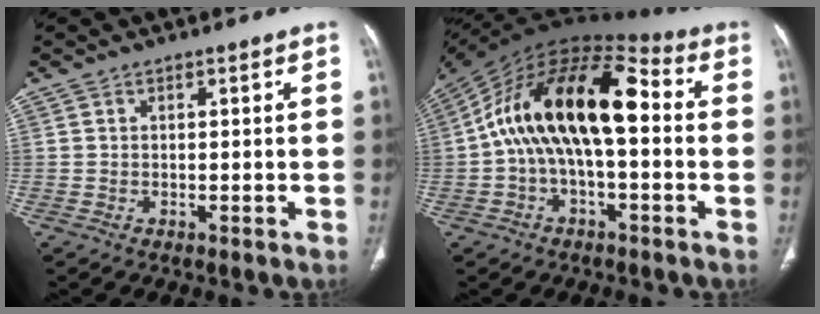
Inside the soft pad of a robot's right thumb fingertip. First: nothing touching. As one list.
[{"total": 20.2, "force": [0.4, 9.9, 17.5], "torque": [-0.295, 0.053, -0.003]}]